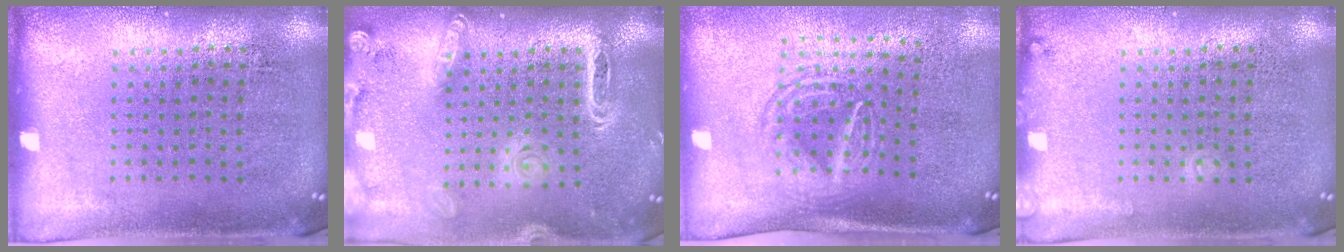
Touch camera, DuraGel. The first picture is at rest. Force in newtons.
{"total": 1.9, "press": 1.6, "slide": 1.0}
{"total": 1.6, "press": 1.3, "slide": 1.0}
{"total": 0.9, "press": 0.8, "slide": 0.2}